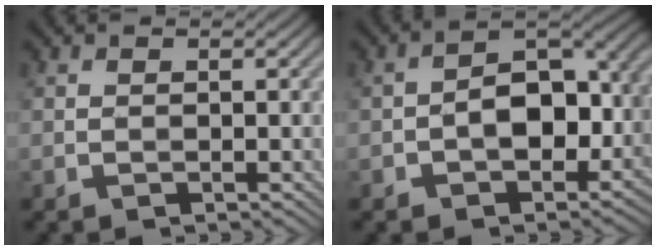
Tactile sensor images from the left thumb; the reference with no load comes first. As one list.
[{"total": 8.4, "force": [-2.2, 5.1, 6.2], "torque": [-0.082, 0.004, -0.046]}]